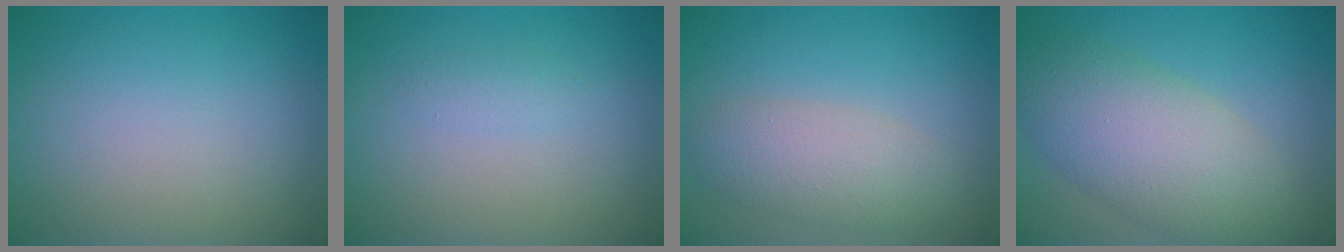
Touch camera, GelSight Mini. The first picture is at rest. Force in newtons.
{"total": 0.8, "press": 0.8, "slide": 0.0}
{"total": 3.7, "press": 3.7, "slide": 0.0}
{"total": 7.5, "press": 7.5, "slide": 0.2}